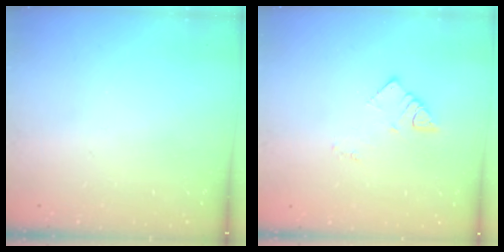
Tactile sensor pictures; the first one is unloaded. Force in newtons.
{"total": 1.9, "press": 1.9, "slide": 0.2}